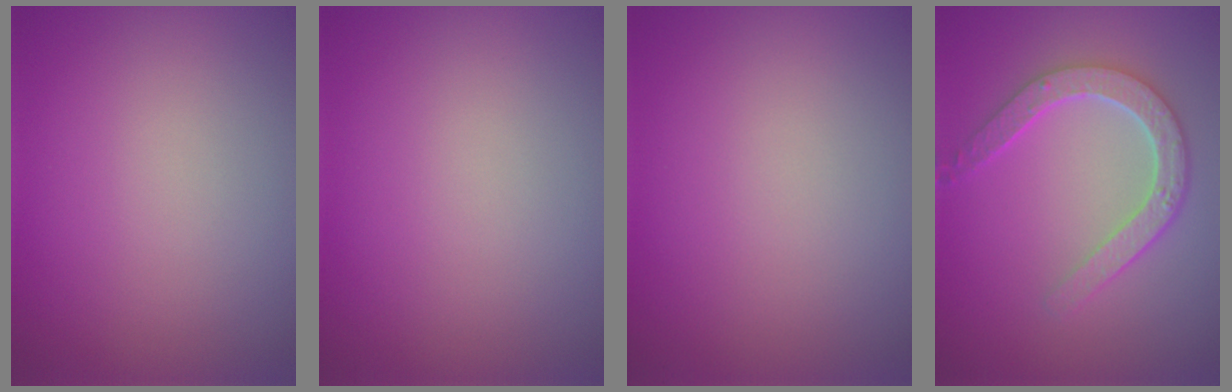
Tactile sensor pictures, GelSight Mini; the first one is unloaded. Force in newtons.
{"total": 0.0}
{"total": 0.0}
{"total": 4.7, "press": 3.7, "slide": 2.9}